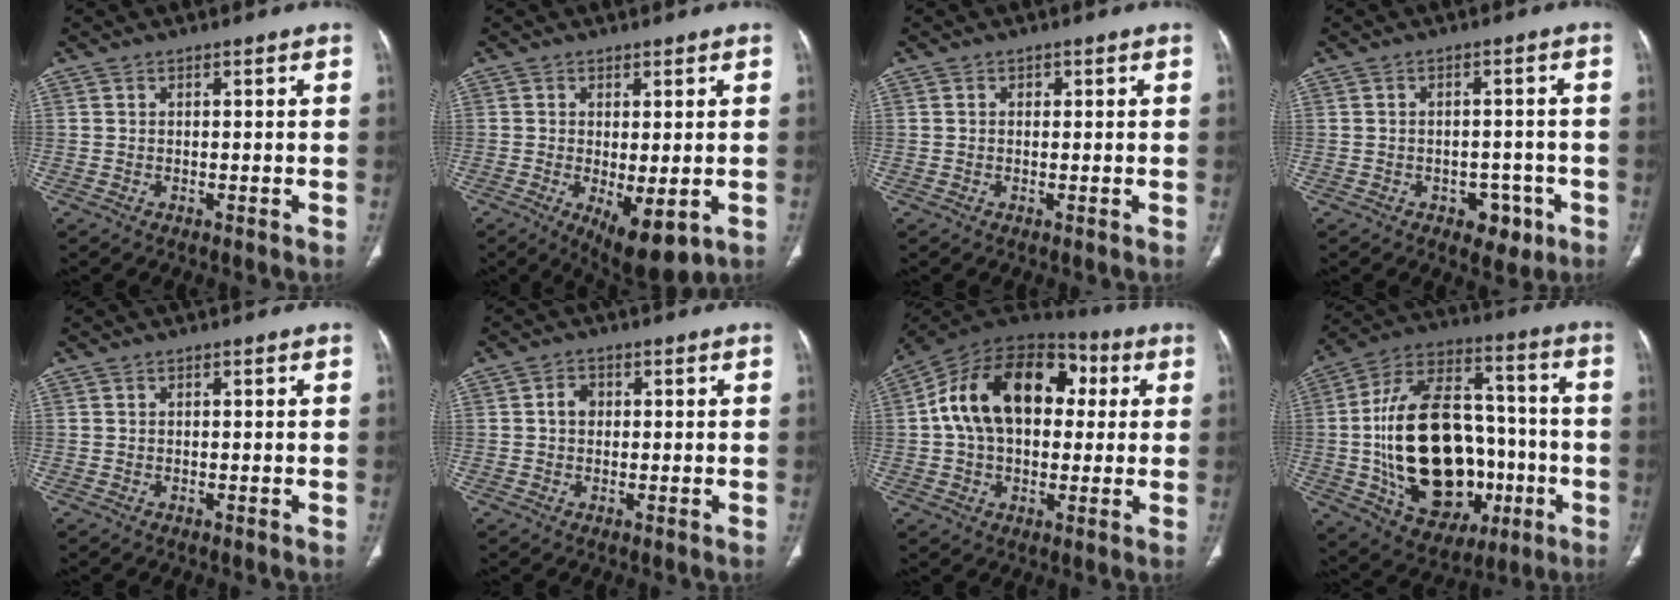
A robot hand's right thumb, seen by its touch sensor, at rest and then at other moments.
{"total": 8.7, "force": [-2.3, 3.5, 7.7], "torque": [-0.120, -0.020, -0.023]}
{"total": 0.7, "force": [0.2, 0.7, 0.3], "torque": [0.000, 0.002, 0.001]}
{"total": 5.3, "force": [-2.5, 3.6, 2.9], "torque": [-0.011, 0.016, -0.027]}
{"total": 0.0}
{"total": 2.6, "force": [0.2, 2.1, 1.5], "torque": [-0.017, 0.008, 0.001]}
{"total": 22.0, "force": [3.8, 14.4, 16.1], "torque": [-0.257, 0.036, 0.054]}
{"total": 30.6, "force": [-4.6, 19.2, 23.3], "torque": [-0.395, 0.030, -0.052]}